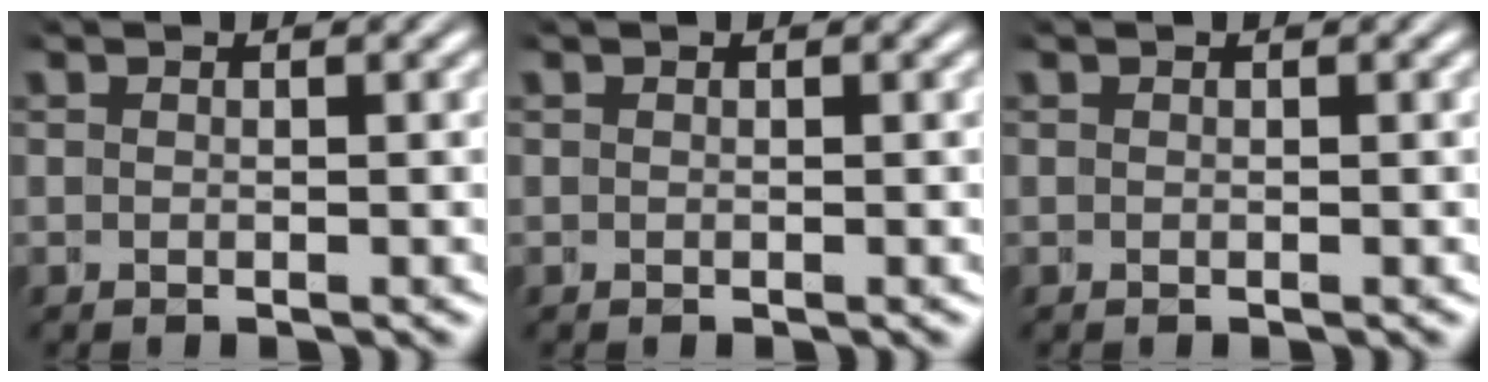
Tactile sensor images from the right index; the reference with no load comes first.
{"total": 0.0}
{"total": 0.0}